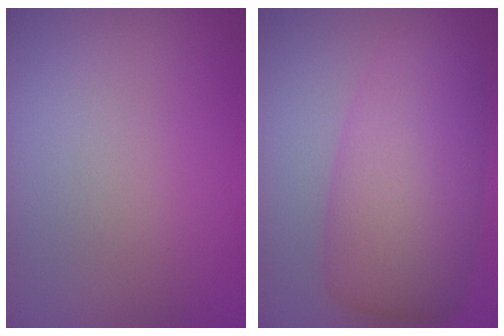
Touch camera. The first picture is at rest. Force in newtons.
{"total": 7.7, "press": 7.7, "slide": 0.1}